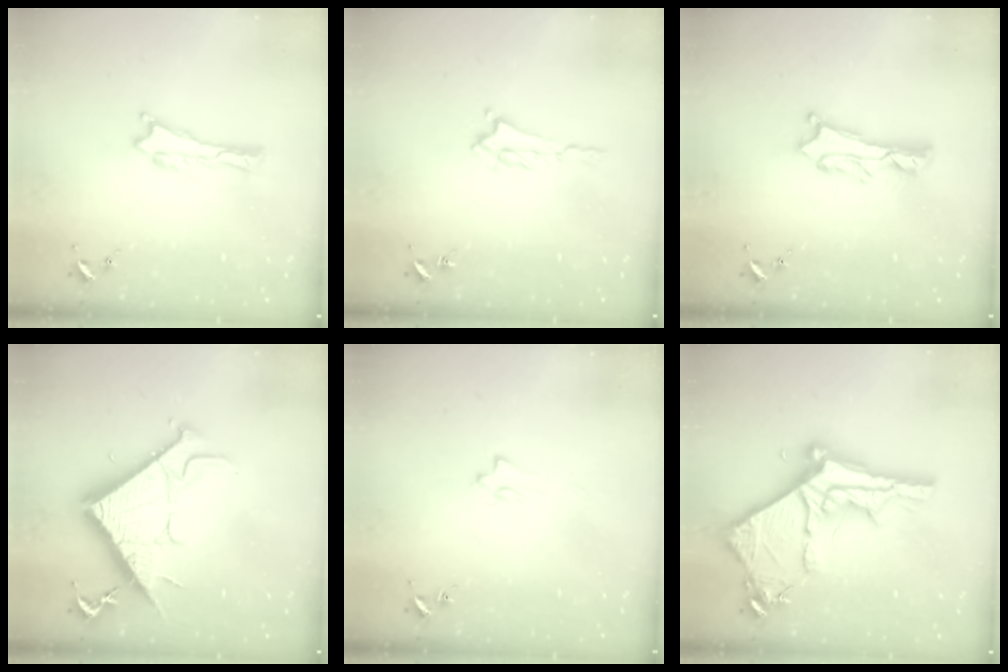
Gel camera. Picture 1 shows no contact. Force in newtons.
{"total": 1.2, "press": 1.1, "slide": 0.5}
{"total": 2.0, "press": 2.0, "slide": 0.2}
{"total": 13.0, "press": 13.0, "slide": 0.2}
{"total": 1.6, "press": 1.5, "slide": 0.2}
{"total": 10.5, "press": 10.4, "slide": 1.1}